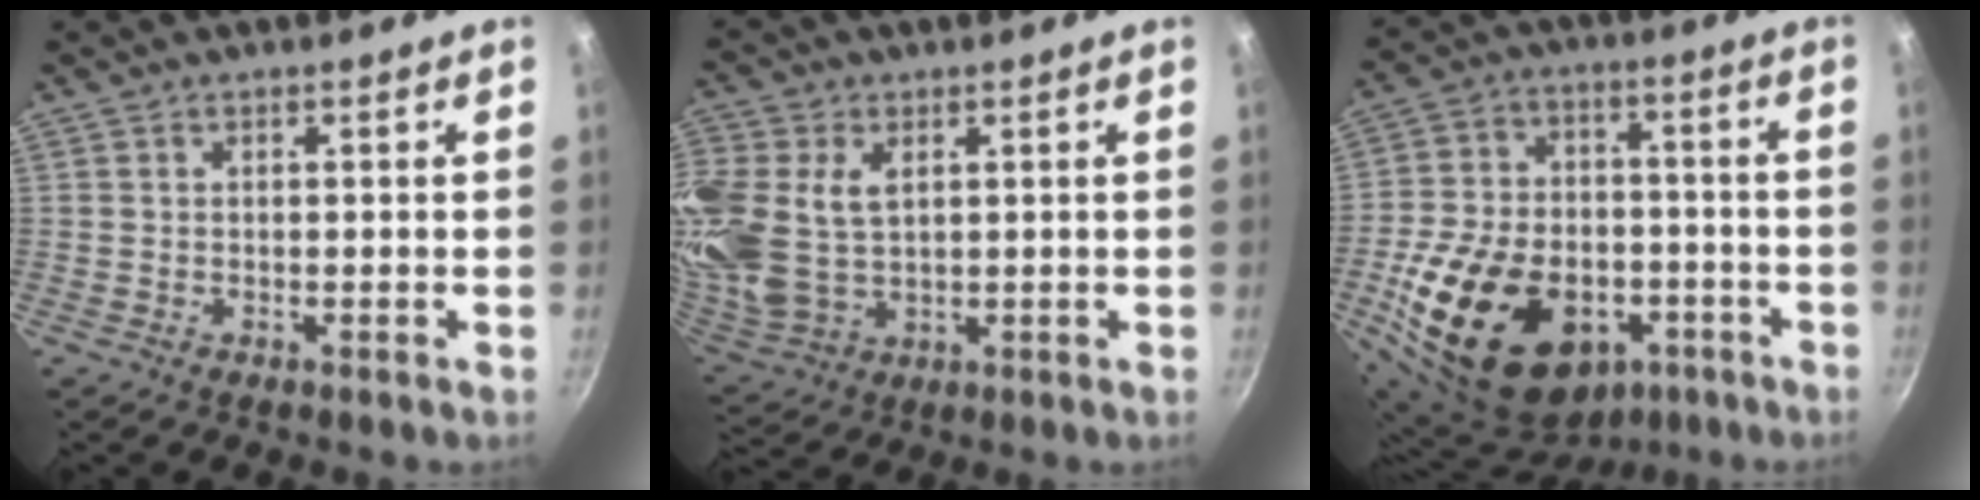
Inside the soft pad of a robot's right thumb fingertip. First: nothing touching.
{"total": 16.9, "force": [3.4, 12.0, 11.4], "torque": [-0.267, -0.005, 0.078]}
{"total": 26.5, "force": [-9.6, 17.9, 17.1], "torque": [-0.287, 0.046, -0.140]}